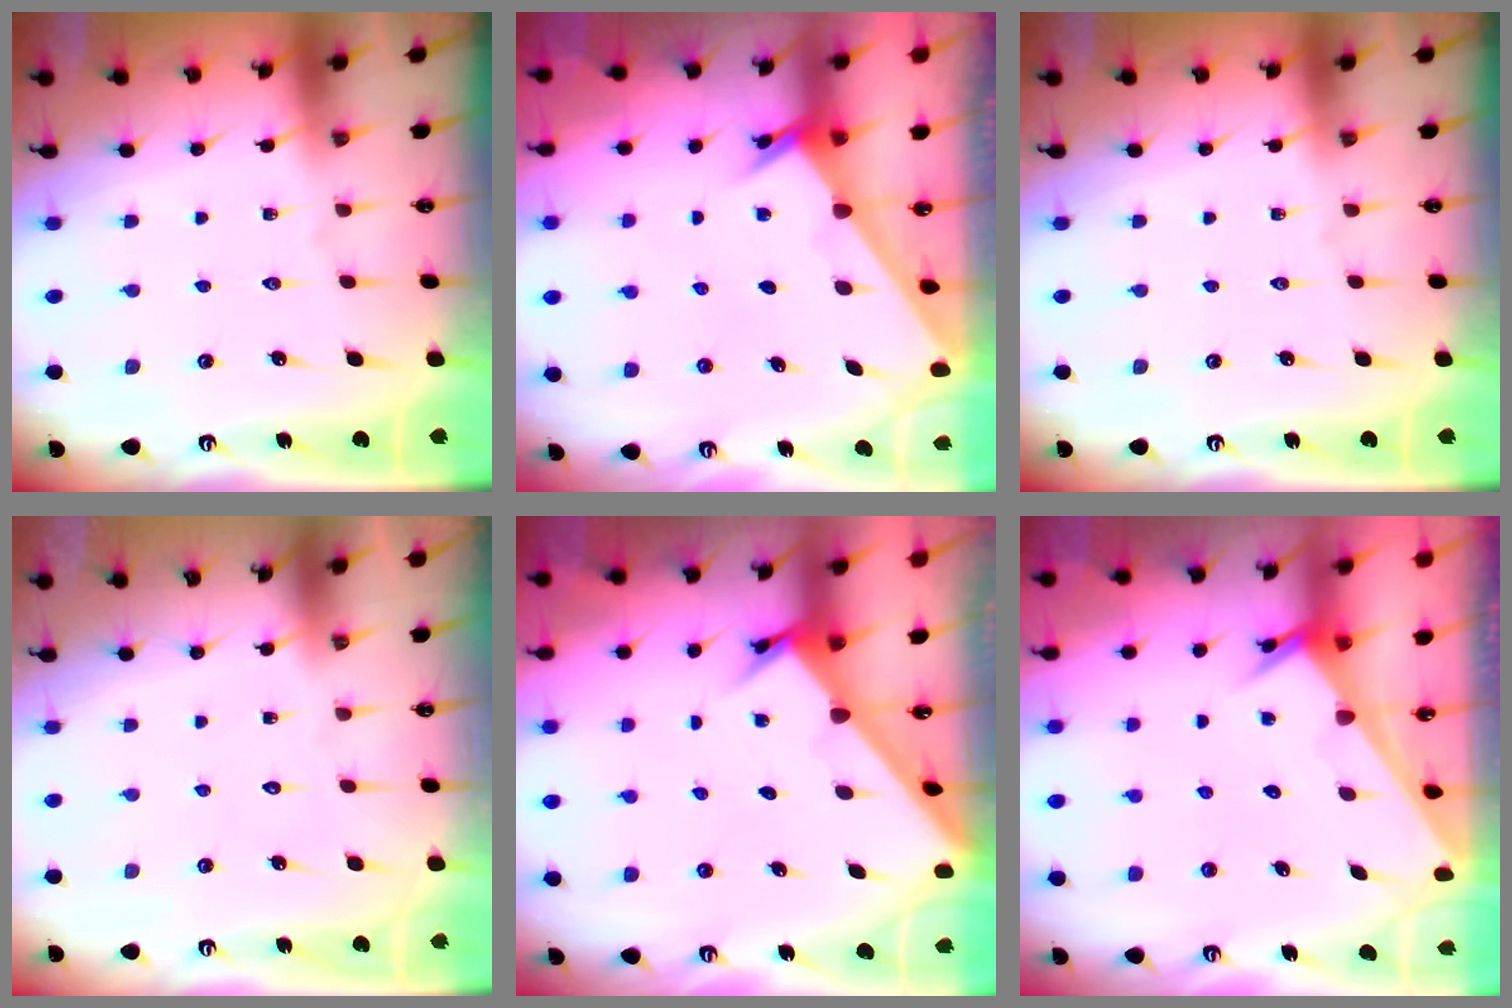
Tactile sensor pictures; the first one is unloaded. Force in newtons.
{"total": 2.2, "press": 2.2, "slide": 0.2}
{"total": 0.0}
{"total": 1.6, "press": 1.6, "slide": 0.1}
{"total": 2.5, "press": 2.5, "slide": 0.3}
{"total": 2.4, "press": 2.4, "slide": 0.1}